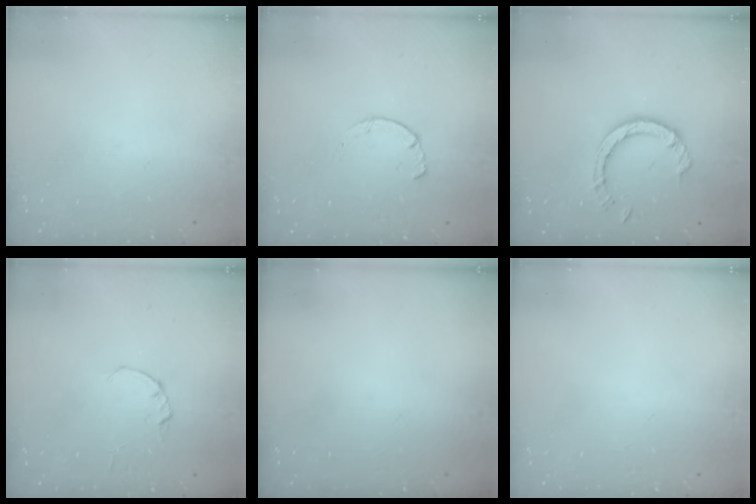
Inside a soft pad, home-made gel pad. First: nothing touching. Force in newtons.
{"total": 1.8, "press": 1.7, "slide": 0.3}
{"total": 6.9, "press": 6.8, "slide": 0.8}
{"total": 0.0}
{"total": 0.0}
{"total": 2.6, "press": 2.6, "slide": 0.2}